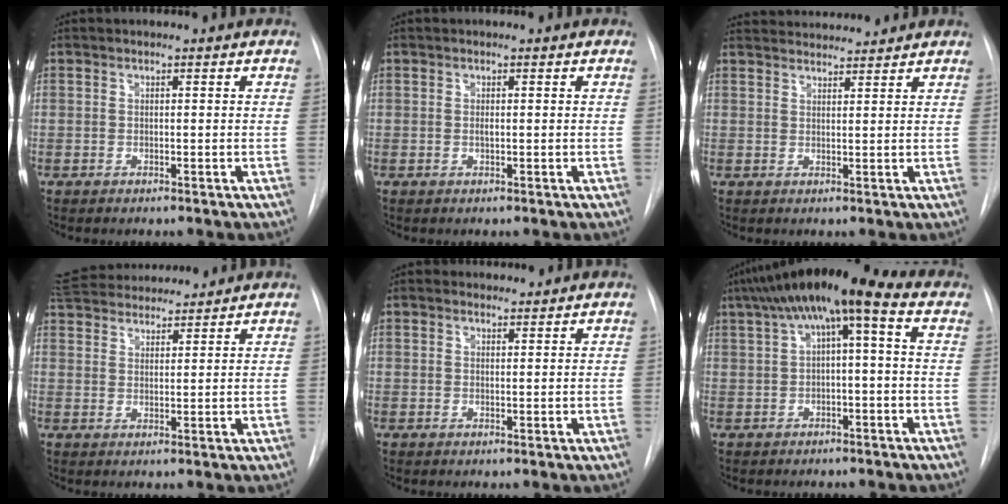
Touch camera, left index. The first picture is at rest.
{"total": 0.6, "force": [-0.1, 0.2, 0.5], "torque": [-0.011, -0.002, 0.000]}
{"total": 8.2, "force": [8.0, 0.9, 1.6], "torque": [-0.029, 0.029, 0.116]}
{"total": 12.1, "force": [11.3, 2.5, 3.6], "torque": [-0.070, 0.042, 0.184]}
{"total": 1.2, "force": [1.0, 0.6, -0.2], "torque": [0.001, 0.004, 0.012]}
{"total": 11.1, "force": [4.0, 2.0, 10.2], "torque": [-0.173, 0.054, 0.056]}